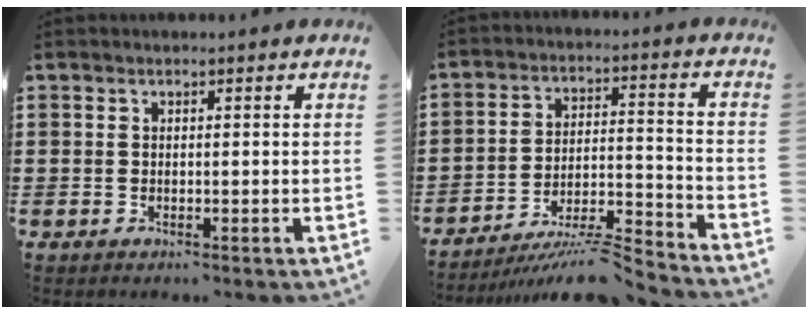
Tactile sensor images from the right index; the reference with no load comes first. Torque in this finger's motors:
{"motor_torque": [0.27, 0.38, 0.45, 0.09]}